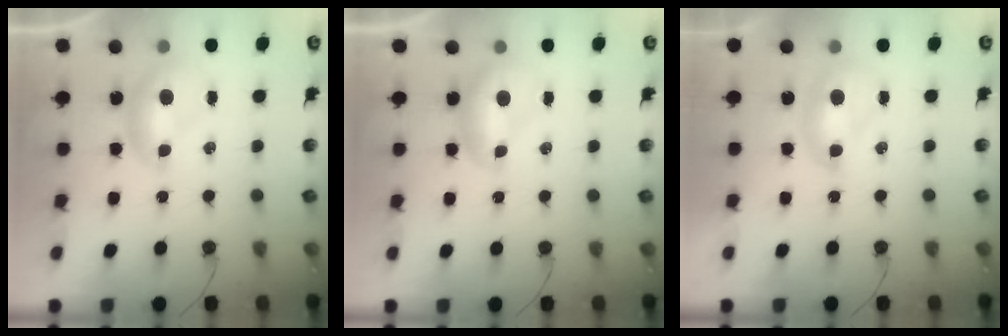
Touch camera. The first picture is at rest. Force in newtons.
{"total": 1.1, "press": 1.0, "slide": 0.3}
{"total": 1.2, "press": 1.2, "slide": 0.3}